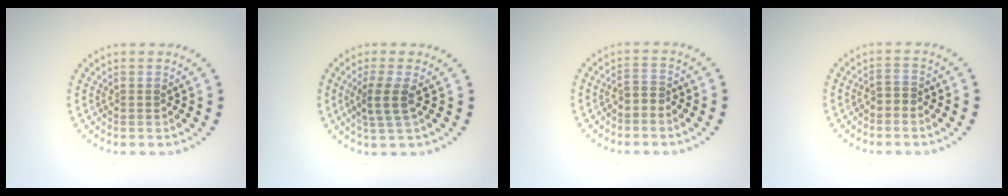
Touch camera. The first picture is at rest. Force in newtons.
{"total": 2.4, "press": 2.0, "slide": 1.4}
{"total": 1.2, "press": 1.0, "slide": 0.6}
{"total": 1.1, "press": 1.0, "slide": 0.5}